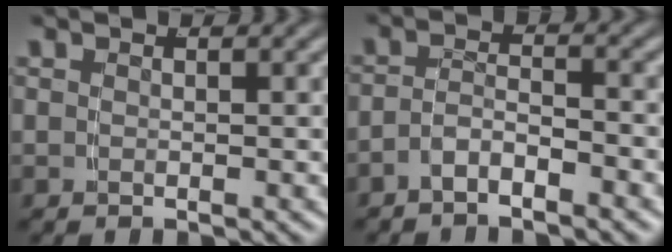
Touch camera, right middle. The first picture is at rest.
{"total": 2.7, "force": [-2.4, 0.8, 1.1], "torque": [-0.015, -0.006, -0.042]}